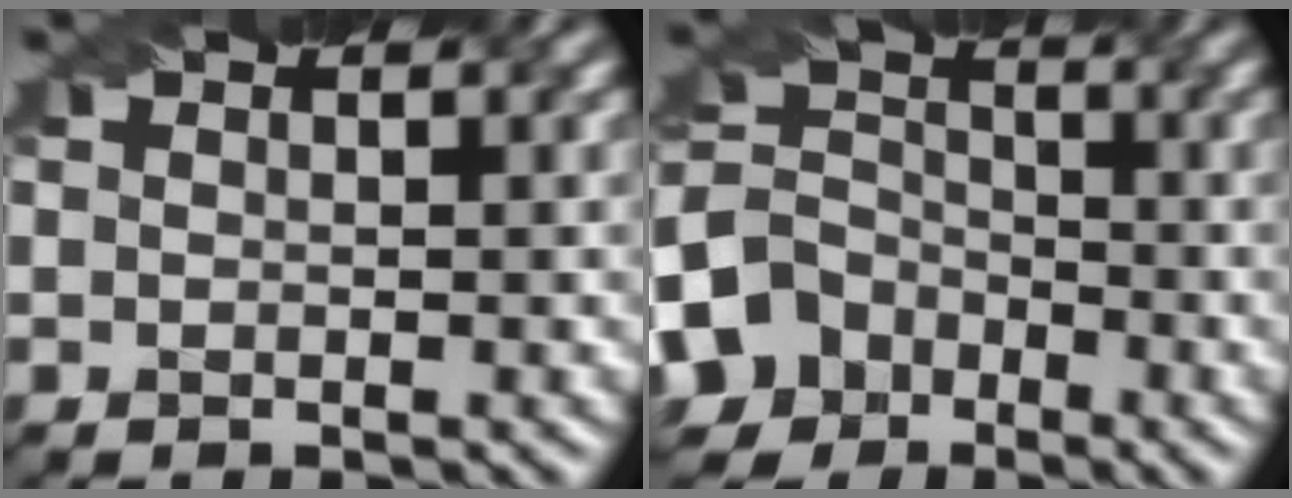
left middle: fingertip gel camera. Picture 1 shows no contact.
{"total": 8.1, "force": [-5.0, 6.1, 2.2], "torque": [-0.058, 0.000, -0.099]}